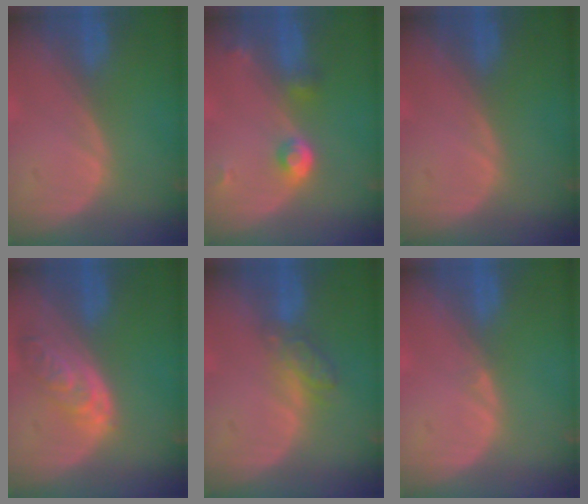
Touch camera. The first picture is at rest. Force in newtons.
{"total": 3.8, "press": 3.6, "slide": 1.2}
{"total": 0.0}
{"total": 5.6, "press": 5.1, "slide": 2.2}
{"total": 4.4, "press": 4.1, "slide": 1.6}
{"total": 0.6, "press": 0.4, "slide": 0.5}